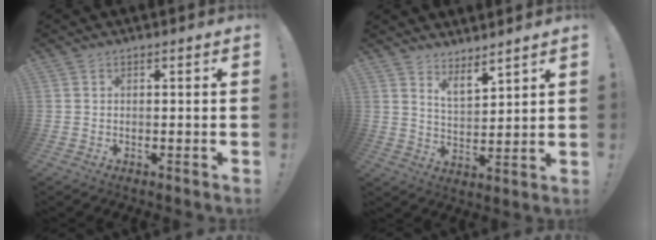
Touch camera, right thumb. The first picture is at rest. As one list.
[{"total": 6.2, "force": [5.7, 1.5, 1.9], "torque": [-0.035, -0.042, 0.105]}]